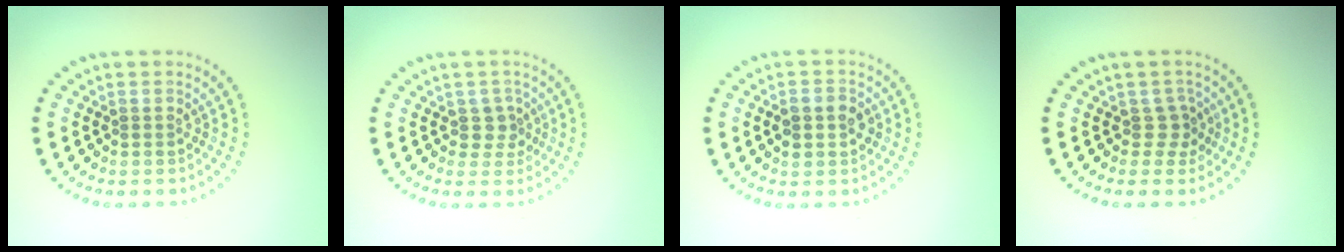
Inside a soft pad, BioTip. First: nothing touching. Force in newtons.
{"total": 1.7, "press": 1.4, "slide": 1.1}
{"total": 2.9, "press": 2.8, "slide": 0.2}
{"total": 1.8, "press": 1.1, "slide": 1.4}